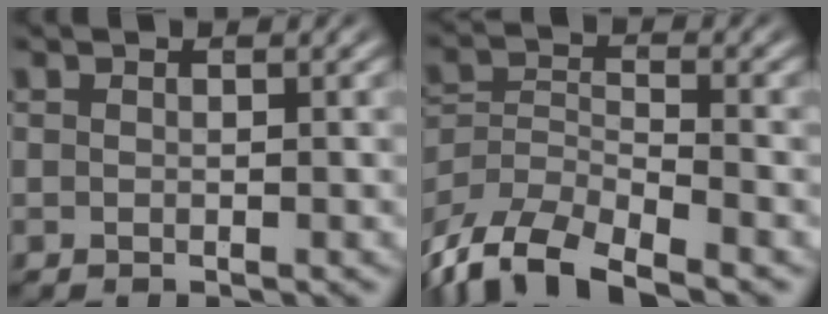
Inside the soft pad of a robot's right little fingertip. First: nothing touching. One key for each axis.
{"total": 9.8, "fx": -5.7, "fy": 6.0, "fz": 5.1, "tx": -0.113, "ty": -0.039, "tz": -0.084}